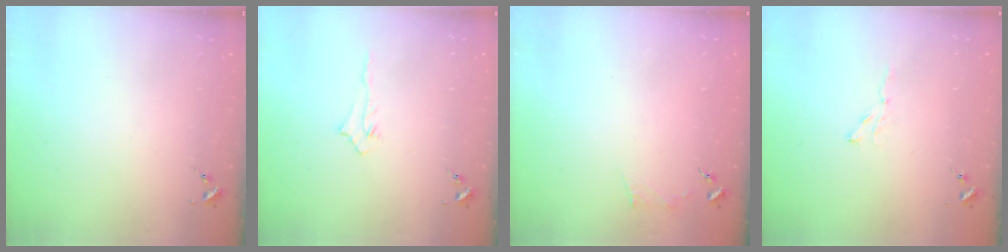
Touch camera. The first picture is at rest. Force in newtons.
{"total": 3.4, "press": 3.4, "slide": 0.4}
{"total": 3.4, "press": 3.3, "slide": 0.5}
{"total": 3.5, "press": 3.5, "slide": 0.4}